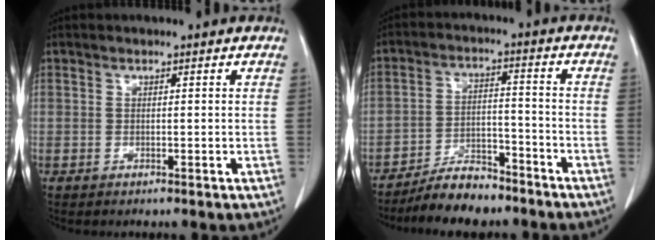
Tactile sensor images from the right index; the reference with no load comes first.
{"total": 7.8, "force": [-6.9, 2.2, 2.9], "torque": [-0.051, -0.001, -0.120]}